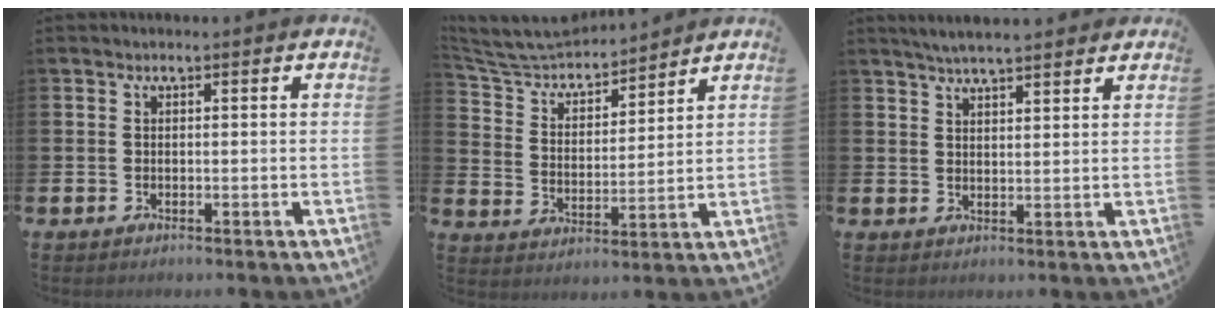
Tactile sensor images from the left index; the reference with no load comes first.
{"total": 6.8, "force": [6.5, 1.5, 1.2], "torque": [-0.056, -0.048, 0.112]}
{"total": 4.3, "force": [4.2, 0.3, 1.2], "torque": [-0.031, -0.012, 0.075]}